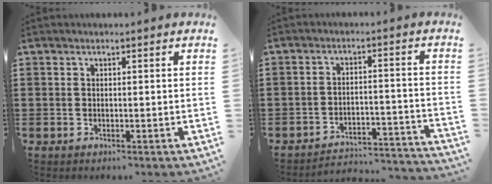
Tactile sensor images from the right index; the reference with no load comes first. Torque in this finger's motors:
{"motor_torque": [-0.40, 0.08, -0.79, -0.21]}